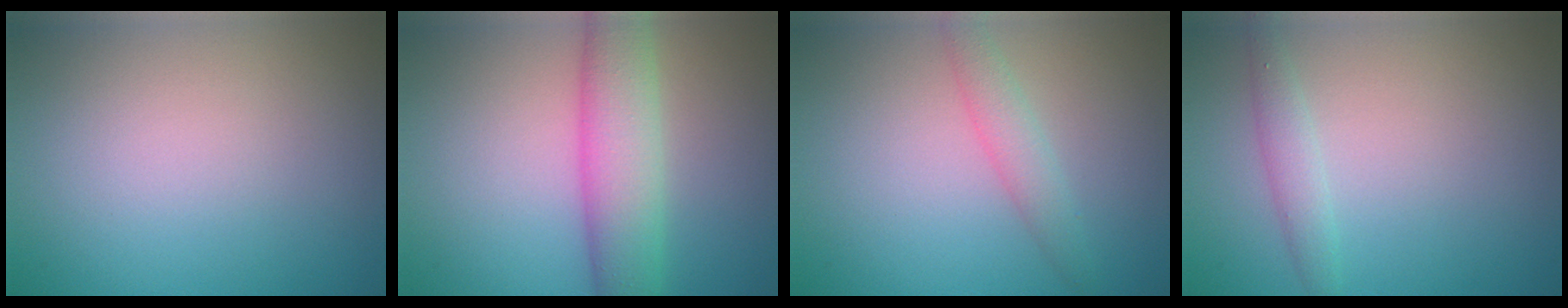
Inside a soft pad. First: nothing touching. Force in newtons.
{"total": 5.7, "press": 5.7, "slide": 0.2}
{"total": 2.2, "press": 2.2, "slide": 0.2}
{"total": 1.6, "press": 1.6, "slide": 0.0}